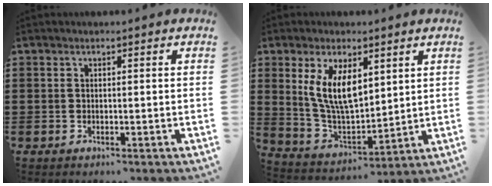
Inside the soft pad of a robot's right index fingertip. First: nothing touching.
{"total": 8.8, "force": [3.3, 4.3, 7.0], "torque": [-0.160, -0.004, 0.059]}